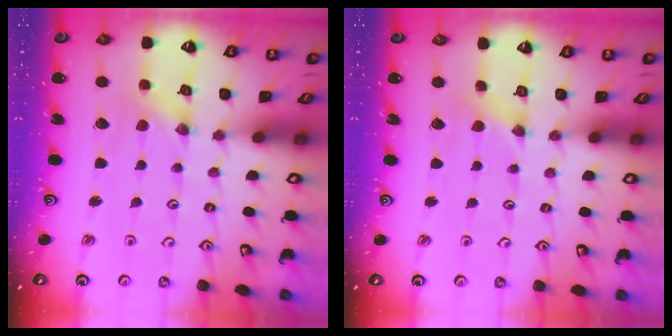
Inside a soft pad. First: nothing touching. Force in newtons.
{"total": 3.4, "press": 3.4, "slide": 0.3}